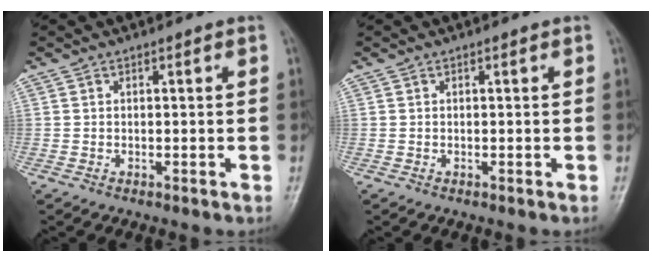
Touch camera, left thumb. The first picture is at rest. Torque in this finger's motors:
{"motor_torque": [0.00, 0.00, 0.01, -0.03, 0.00]}